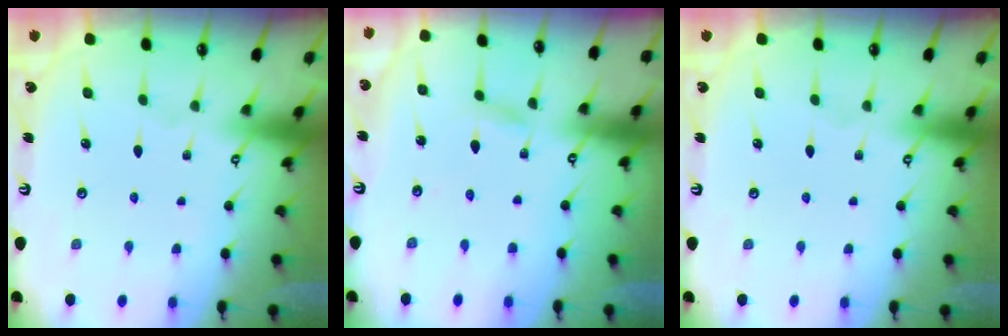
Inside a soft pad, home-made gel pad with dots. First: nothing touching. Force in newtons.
{"total": 1.9, "press": 1.9, "slide": 0.2}
{"total": 0.0}